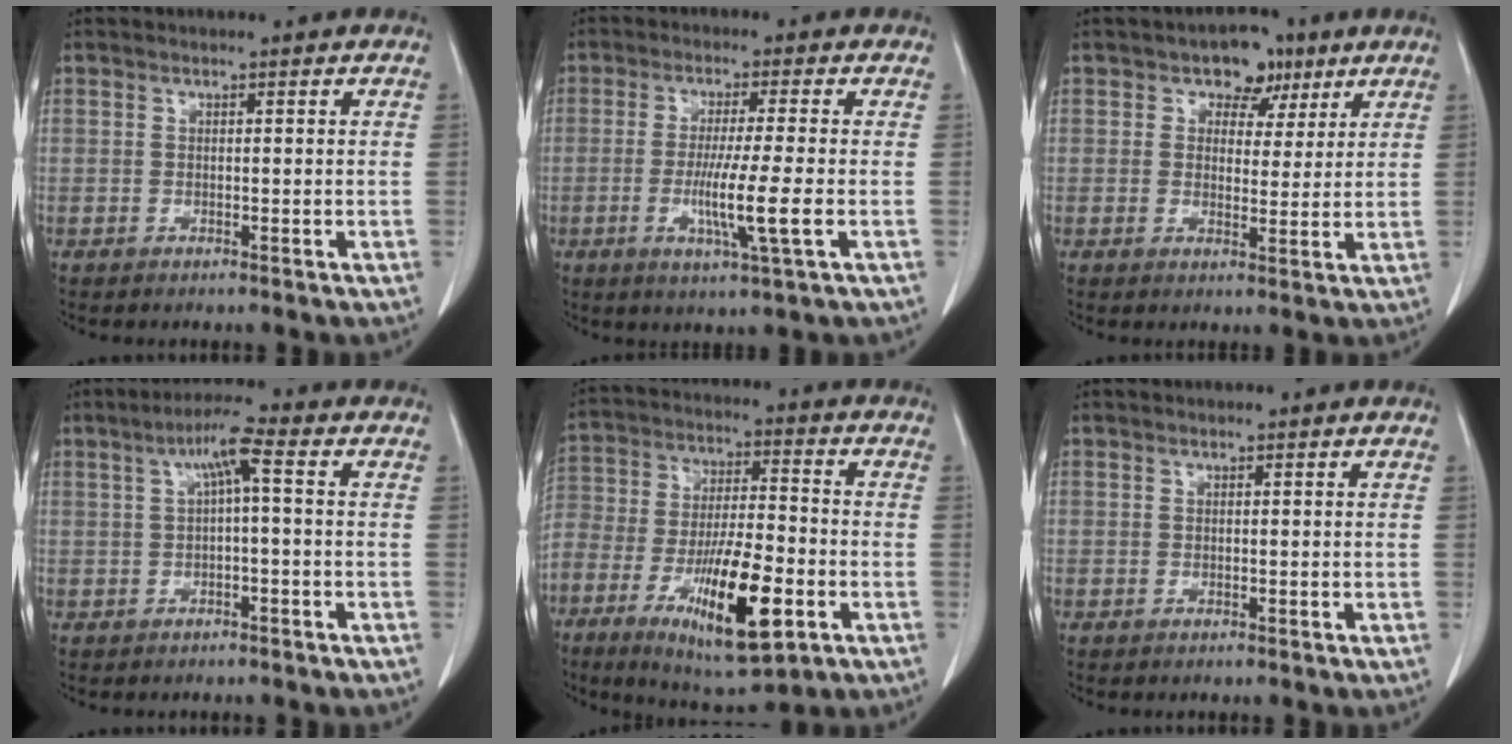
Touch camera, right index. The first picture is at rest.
{"total": 6.9, "force": [-1.5, -0.7, 6.7], "torque": [-0.125, -0.020, -0.029]}
{"total": 5.6, "force": [3.0, 4.0, 2.6], "torque": [-0.023, 0.014, 0.042]}
{"total": 4.7, "force": [0.9, 0.4, 4.6], "torque": [-0.083, 0.020, 0.015]}
{"total": 17.7, "force": [-7.5, 5.1, 15.2], "torque": [-0.303, -0.012, -0.125]}
{"total": 0.0}